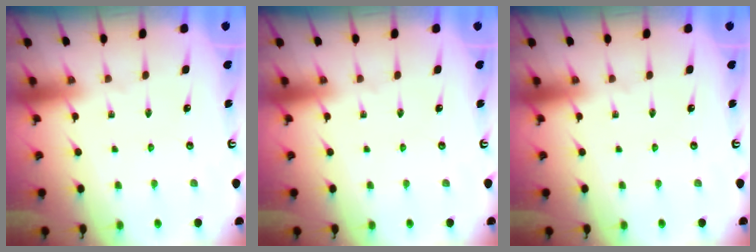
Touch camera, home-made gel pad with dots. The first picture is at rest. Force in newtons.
{"total": 0.0}
{"total": 0.0}